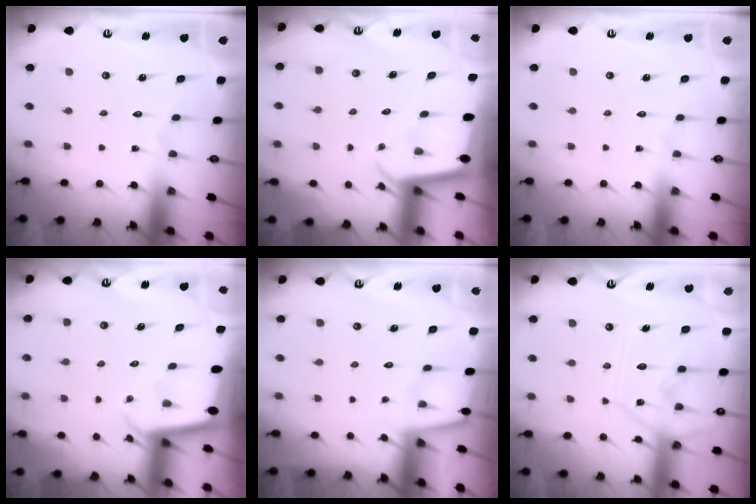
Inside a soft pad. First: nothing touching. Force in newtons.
{"total": 2.0, "press": 2.0, "slide": 0.1}
{"total": 0.0}
{"total": 2.1, "press": 2.1, "slide": 0.2}
{"total": 2.3, "press": 2.3, "slide": 0.3}
{"total": 14.2, "press": 14.2, "slide": 1.3}